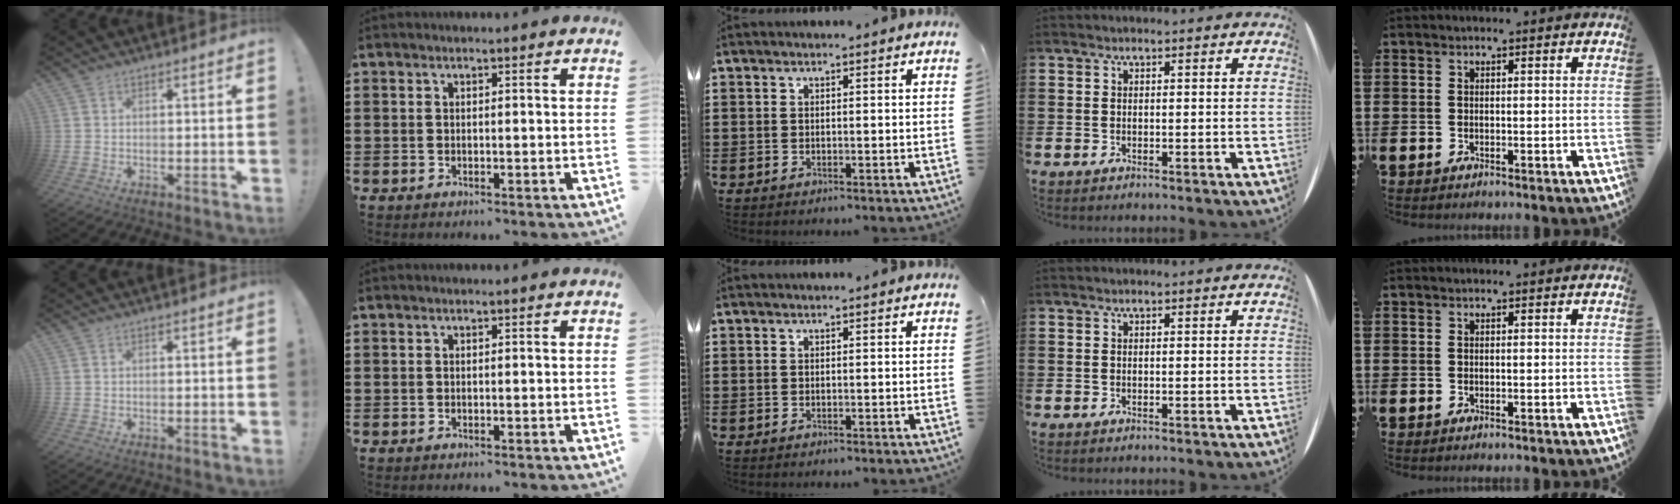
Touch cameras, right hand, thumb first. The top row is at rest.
{}